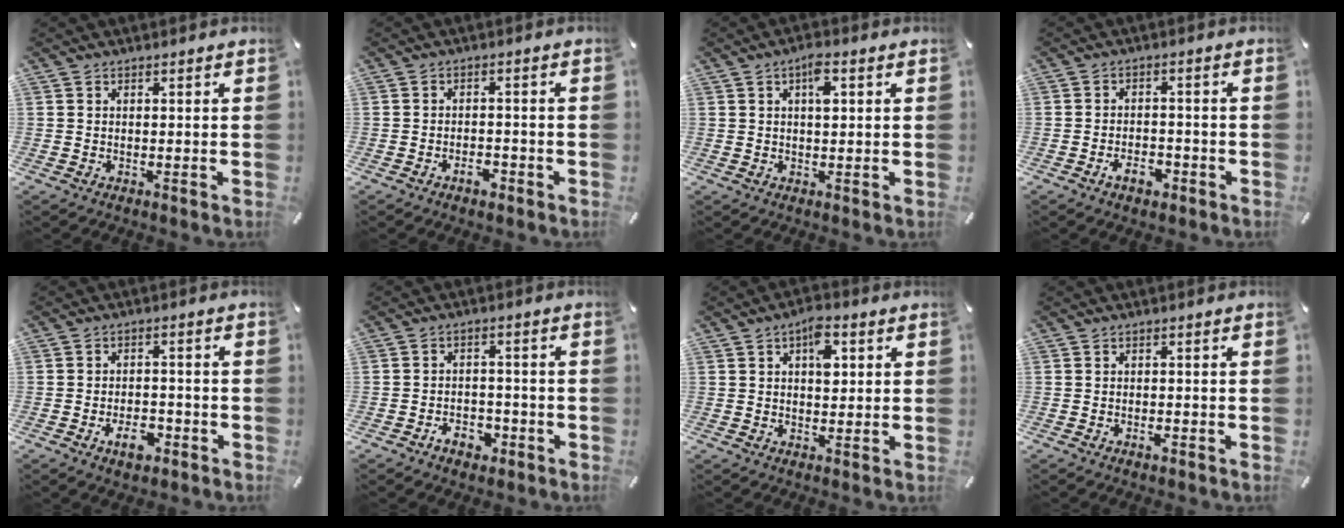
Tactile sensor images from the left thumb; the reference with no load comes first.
{"total": 3.3, "force": [-2.3, 1.6, 1.8], "torque": [-0.028, 0.009, -0.042]}
{"total": 3.8, "force": [1.1, 1.4, 3.3], "torque": [-0.062, 0.005, 0.015]}
{"total": 4.9, "force": [-2.9, 2.9, 2.8], "torque": [-0.048, 0.013, -0.051]}
{"total": 6.0, "force": [-3.0, 3.4, 3.9], "torque": [-0.072, 0.014, -0.054]}
{"total": 4.9, "force": [-2.9, 3.4, 2.0], "torque": [-0.036, 0.013, -0.053]}
{"total": 6.1, "force": [1.9, 3.4, 4.7], "torque": [-0.057, -0.005, 0.023]}
{"total": 1.7, "force": [-0.9, 0.7, 1.2], "torque": [-0.022, 0.002, -0.017]}